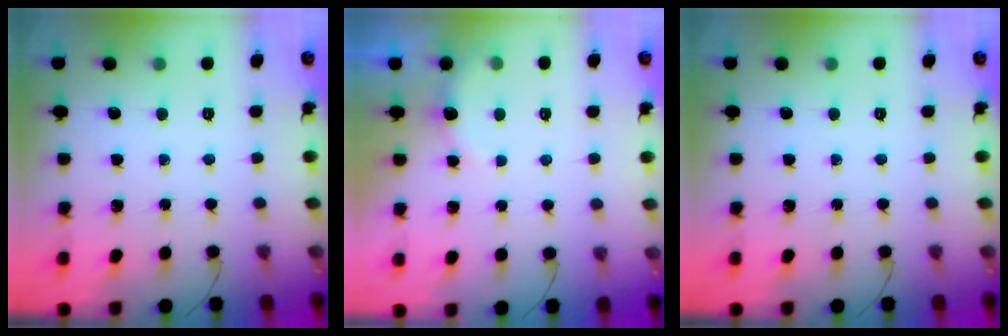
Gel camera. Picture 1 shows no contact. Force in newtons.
{"total": 2.8, "press": 2.6, "slide": 0.8}
{"total": 0.0}